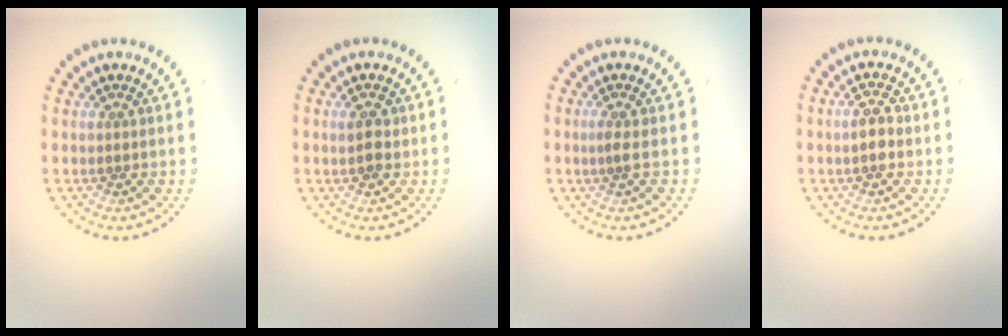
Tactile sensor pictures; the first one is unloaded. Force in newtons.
{"total": 1.6, "press": 1.6, "slide": 0.3}
{"total": 0.8, "press": 0.4, "slide": 0.6}
{"total": 1.7, "press": 1.7, "slide": 0.2}